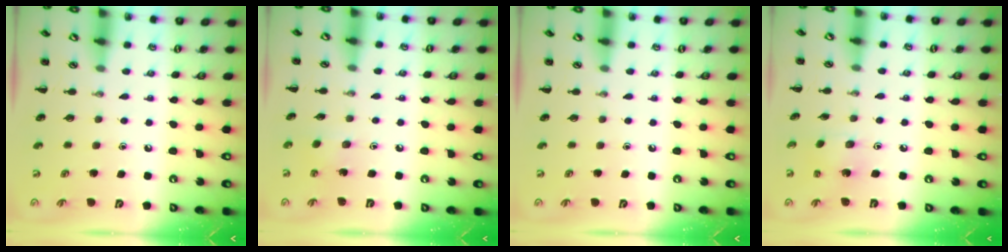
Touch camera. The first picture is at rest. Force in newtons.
{"total": 2.4, "press": 2.3, "slide": 0.7}
{"total": 0.0}
{"total": 1.8, "press": 1.7, "slide": 0.5}